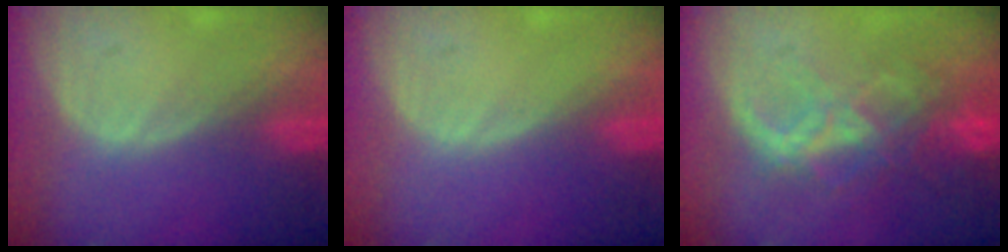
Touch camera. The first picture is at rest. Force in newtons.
{"total": 0.0}
{"total": 8.9, "press": 7.6, "slide": 4.8}